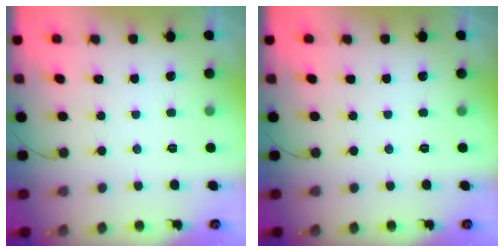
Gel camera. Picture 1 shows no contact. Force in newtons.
{"total": 0.0}